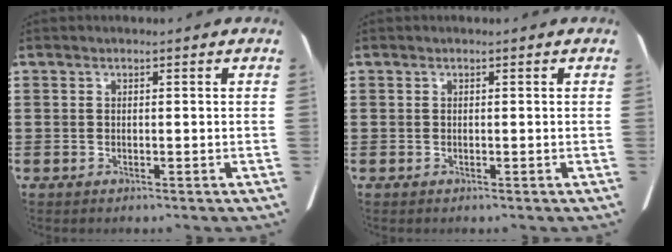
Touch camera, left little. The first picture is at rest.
{"total": 0.0}